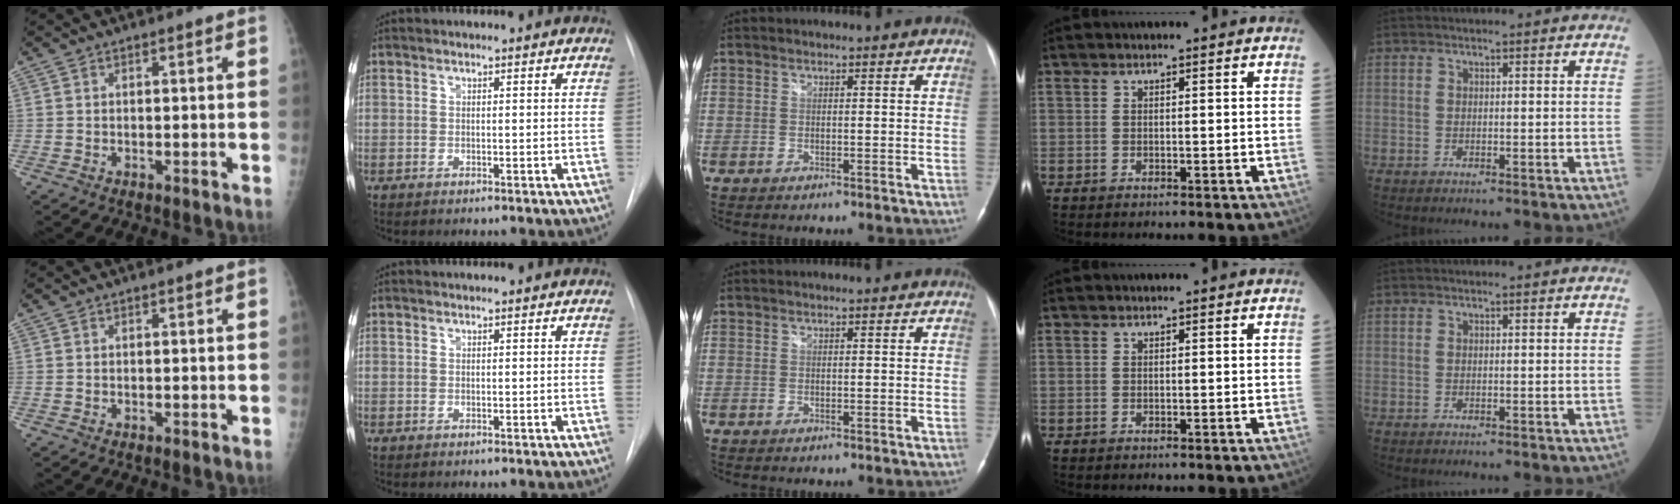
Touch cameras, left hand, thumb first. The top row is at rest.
{}